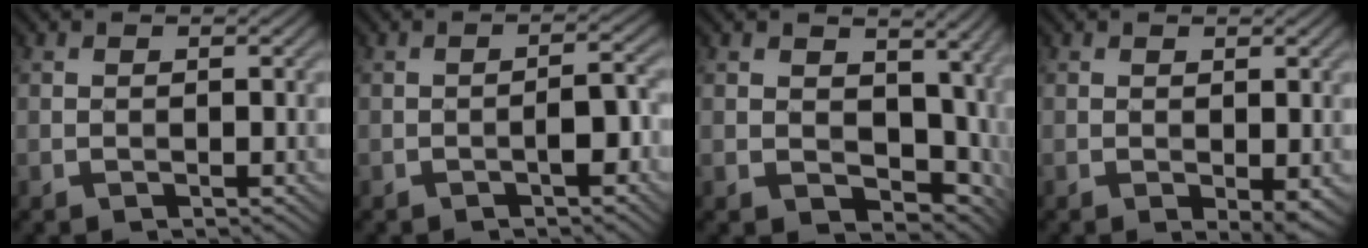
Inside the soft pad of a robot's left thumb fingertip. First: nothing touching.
{"total": 2.6, "force": [-1.4, 0.6, 2.1], "torque": [-0.030, 0.010, -0.029]}
{"total": 9.7, "force": [0.7, 6.2, 7.5], "torque": [-0.127, -0.016, 0.014]}
{"total": 2.2, "force": [-0.1, 1.0, 2.0], "torque": [-0.031, -0.005, -0.001]}